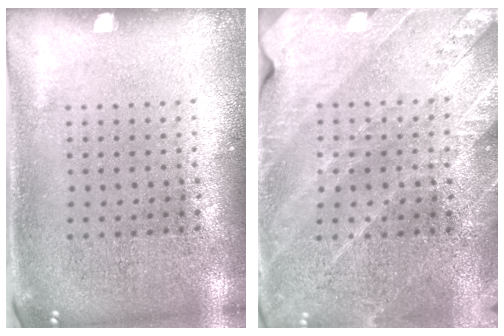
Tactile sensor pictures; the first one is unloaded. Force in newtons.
{"total": 2.6, "press": 2.5, "slide": 0.7}